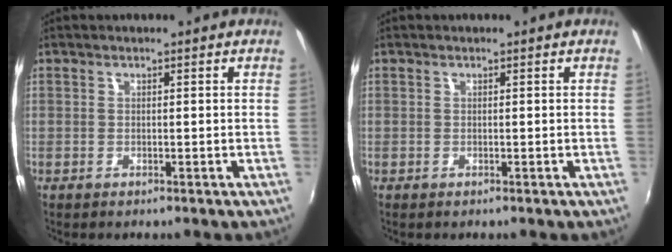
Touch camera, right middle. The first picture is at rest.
{"total": 0.0}